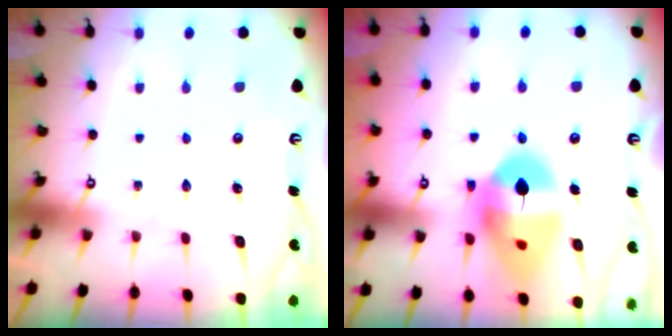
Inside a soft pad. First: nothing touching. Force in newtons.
{"total": 16.7, "press": 16.5, "slide": 2.0}